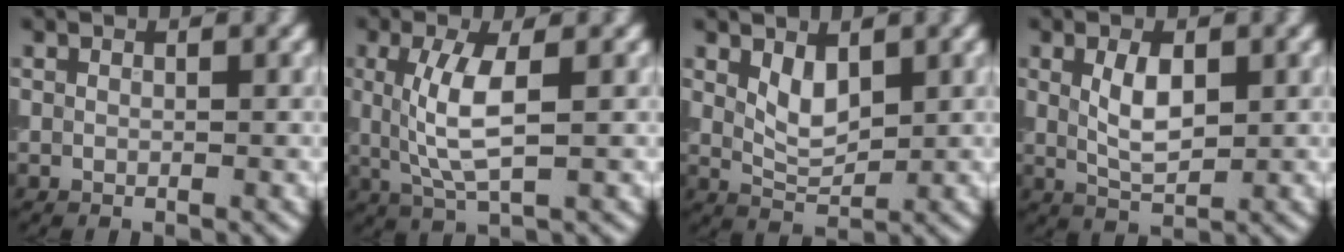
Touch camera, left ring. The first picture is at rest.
{"total": 4.7, "force": [0.6, 1.4, 4.5], "torque": [-0.095, 0.002, 0.013]}
{"total": 2.6, "force": [1.1, 1.3, 2.0], "torque": [-0.042, -0.005, 0.025]}
{"total": 3.3, "force": [0.7, 1.6, 2.8], "torque": [-0.060, 0.000, 0.017]}